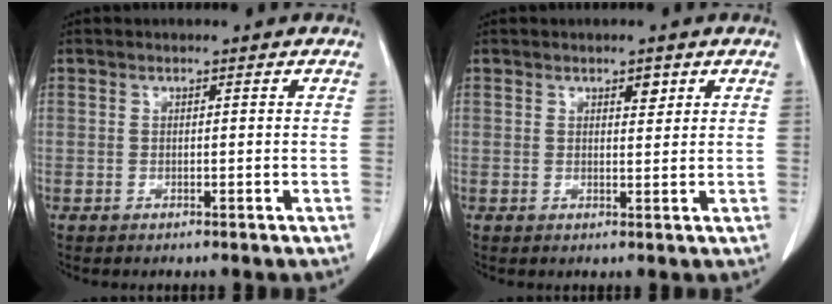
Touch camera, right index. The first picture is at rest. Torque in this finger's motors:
{"motor_torque": [0.01, 0.00, 0.00, 0.01]}